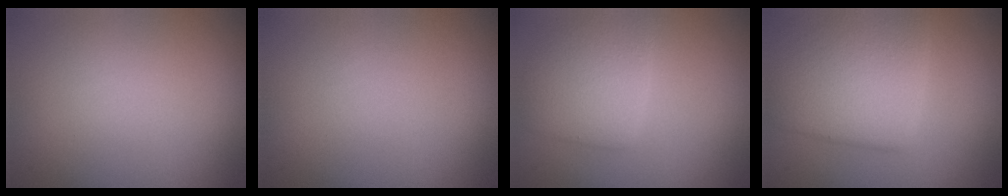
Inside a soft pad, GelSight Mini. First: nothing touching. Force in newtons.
{"total": 0.0}
{"total": 3.8, "press": 3.7, "slide": 0.3}
{"total": 6.3, "press": 6.3, "slide": 0.2}